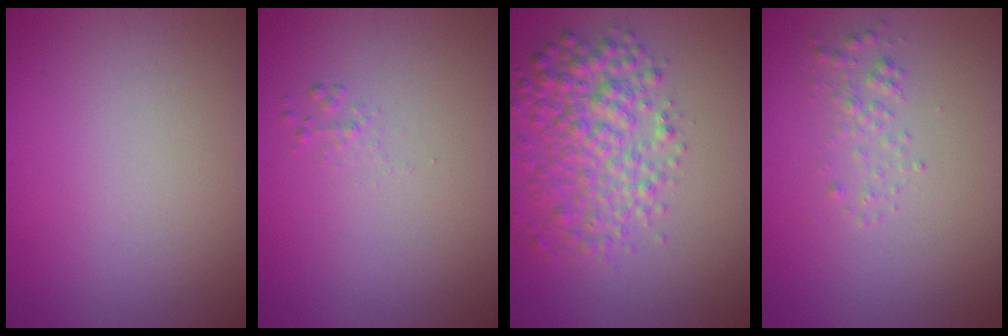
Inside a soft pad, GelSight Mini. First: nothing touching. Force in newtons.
{"total": 0.6, "press": 0.6, "slide": 0.0}
{"total": 5.3, "press": 5.3, "slide": 0.1}
{"total": 1.3, "press": 1.3, "slide": 0.0}